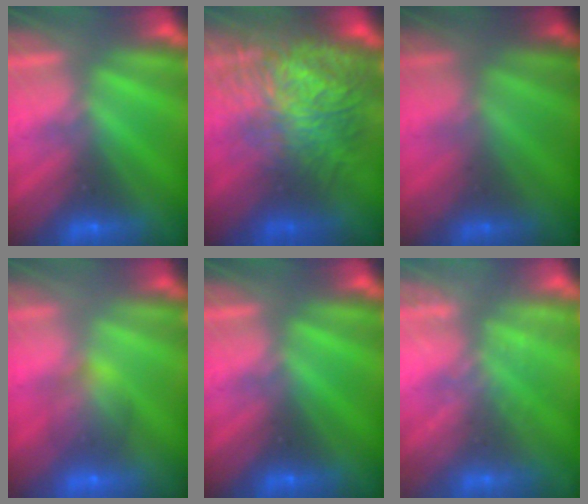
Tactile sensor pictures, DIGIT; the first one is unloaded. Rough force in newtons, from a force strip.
{"total": 7.6}
{"total": 1.7}
{"total": 6.1}
{"total": 0.0}
{"total": 1.9}